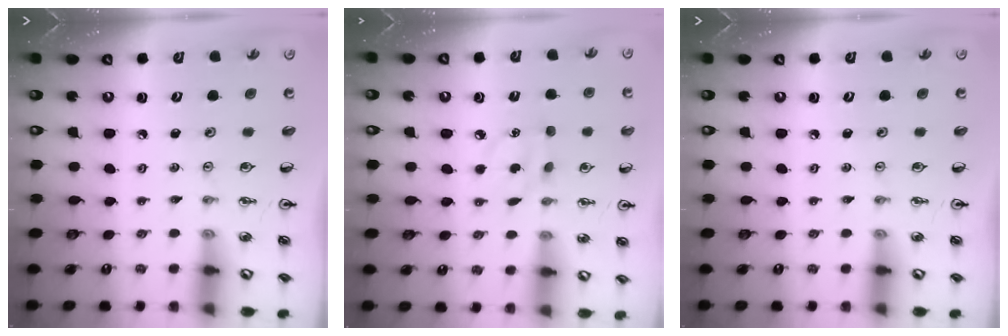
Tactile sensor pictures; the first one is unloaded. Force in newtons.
{"total": 4.5, "press": 4.5, "slide": 0.6}
{"total": 0.0}